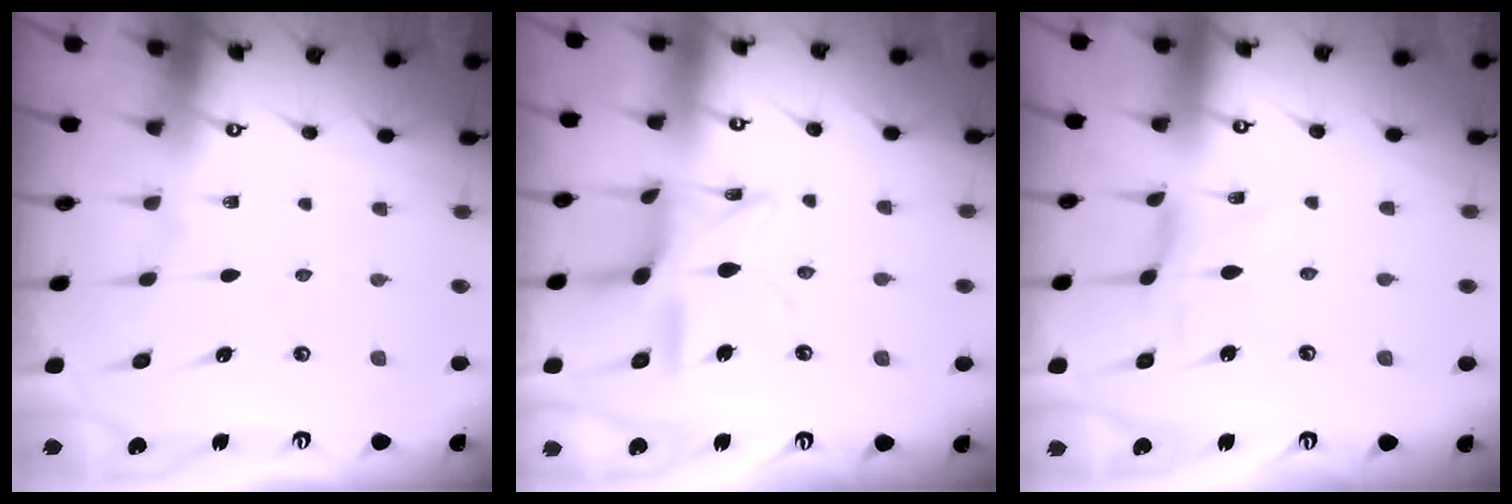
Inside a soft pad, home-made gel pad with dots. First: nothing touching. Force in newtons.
{"total": 12.5, "press": 12.5, "slide": 0.8}
{"total": 0.0}